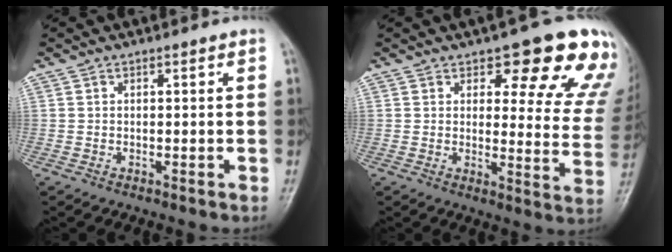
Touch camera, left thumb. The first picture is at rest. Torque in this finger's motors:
{"motor_torque": [0.70, 0.73, 0.29, -0.25, 0.08]}